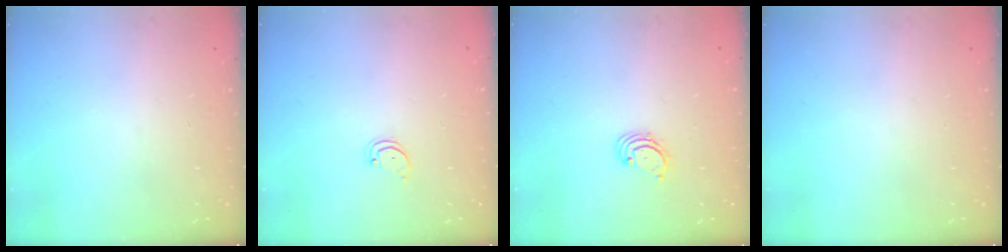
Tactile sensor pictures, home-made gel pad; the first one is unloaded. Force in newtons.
{"total": 1.5, "press": 1.5, "slide": 0.1}
{"total": 1.7, "press": 1.7, "slide": 0.2}
{"total": 0.0}